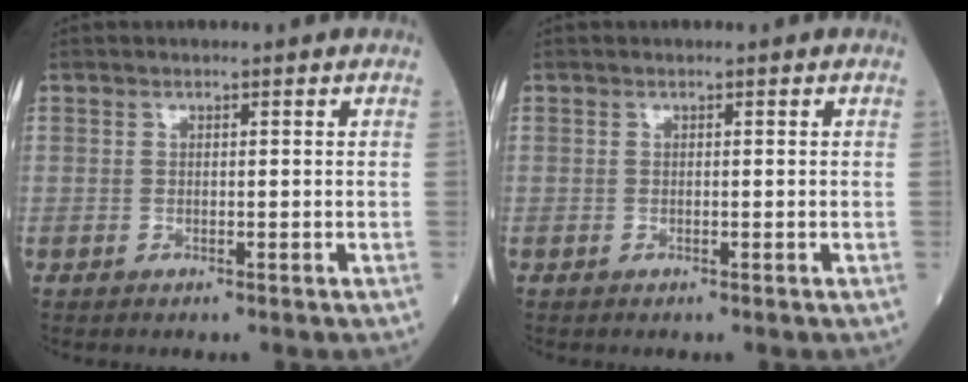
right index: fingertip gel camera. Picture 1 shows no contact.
{"total": 0.0}